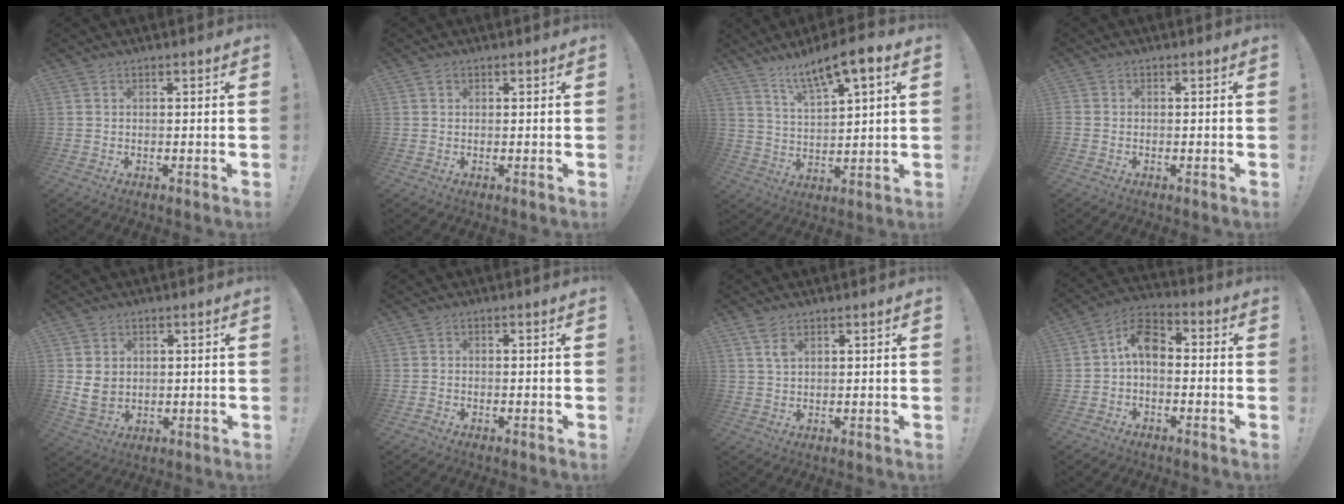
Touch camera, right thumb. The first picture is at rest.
{"total": 0.9, "force": [0.6, 0.6, 0.2], "torque": [0.002, -0.001, 0.009]}
{"total": 10.5, "force": [7.3, 2.4, 7.2], "torque": [-0.128, -0.035, 0.125]}
{"total": 0.8, "force": [-0.3, 0.8, 0.0], "torque": [0.002, 0.005, -0.005]}
{"total": 6.3, "force": [2.1, 5.3, 2.7], "torque": [-0.039, 0.001, 0.041]}
{"total": 0.9, "force": [-0.8, 0.5, 0.0], "torque": [0.003, 0.004, -0.014]}
{"total": 3.5, "force": [2.0, 1.4, 2.5], "torque": [-0.040, -0.006, 0.033]}
{"total": 8.9, "force": [0.0, 5.6, 6.9], "torque": [-0.124, 0.010, 0.002]}